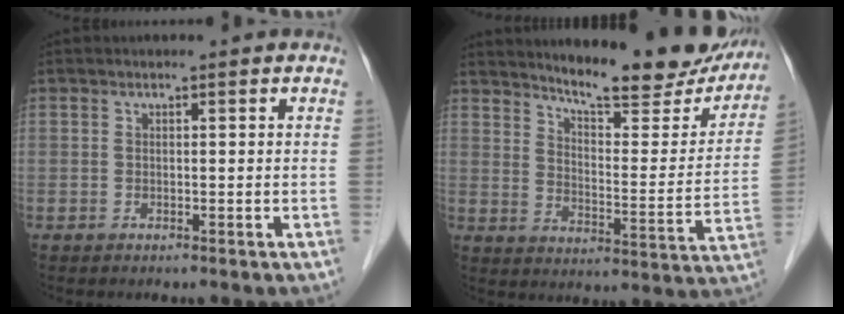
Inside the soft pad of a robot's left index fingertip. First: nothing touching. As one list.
[{"total": 19.5, "force": [17.3, 3.5, 8.2], "torque": [-0.102, -0.043, 0.224]}]